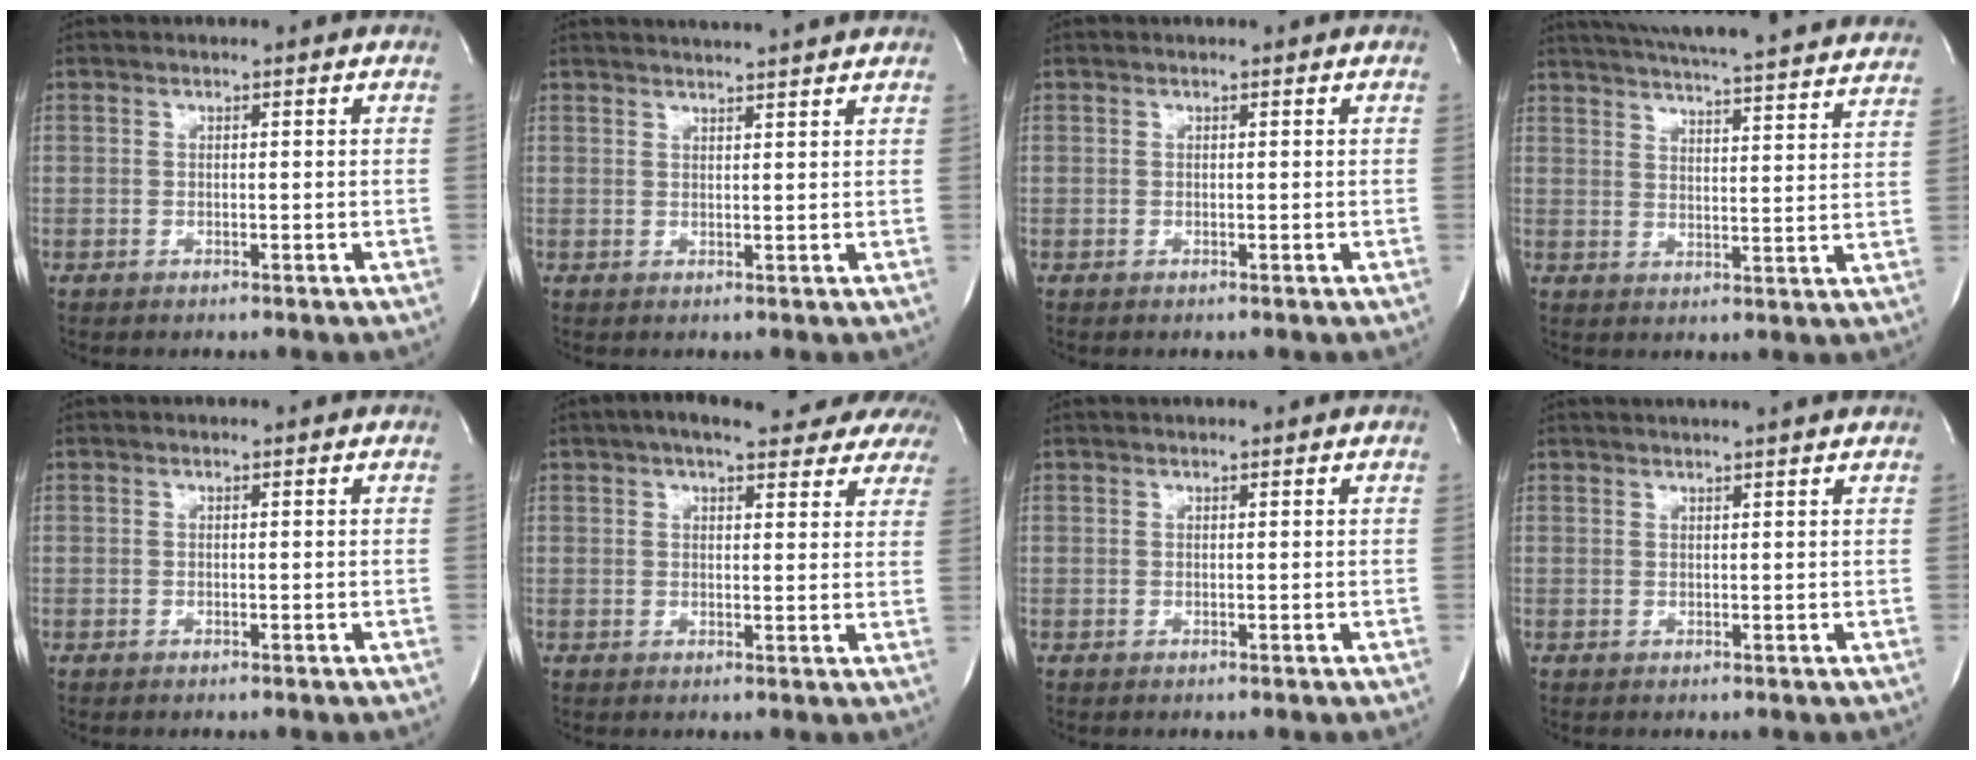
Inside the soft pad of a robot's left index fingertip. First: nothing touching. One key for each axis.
{"total": 7.0, "fx": 6.6, "fy": -0.6, "fz": 2.1, "tx": -0.034, "ty": 0.020, "tz": 0.082}
{"total": 0.0}
{"total": 28.8, "fx": 26.5, "fy": 2.1, "fz": 11.2, "tx": -0.190, "ty": -0.039, "tz": 0.327}
{"total": 0.0}
{"total": 17.4, "fx": 14.8, "fy": 4.9, "fz": 7.7, "tx": -0.102, "ty": 0.026, "tz": 0.171}
{"total": 2.2, "fx": 2.1, "fy": 0.1, "fz": 0.8, "tx": -0.009, "ty": 0.022, "tz": 0.029}
{"total": 6.8, "fx": 6.2, "fy": -0.5, "fz": 2.8, "tx": -0.039, "ty": 0.025, "tz": 0.071}